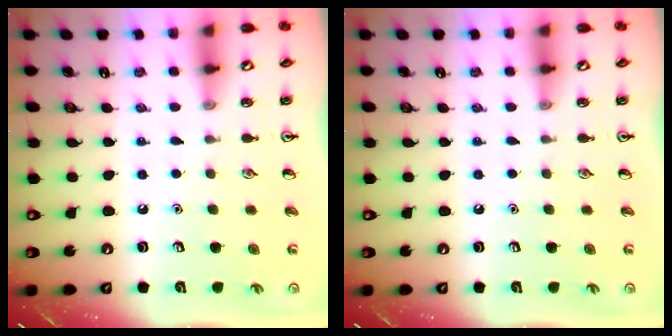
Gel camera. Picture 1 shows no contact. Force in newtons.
{"total": 0.0}